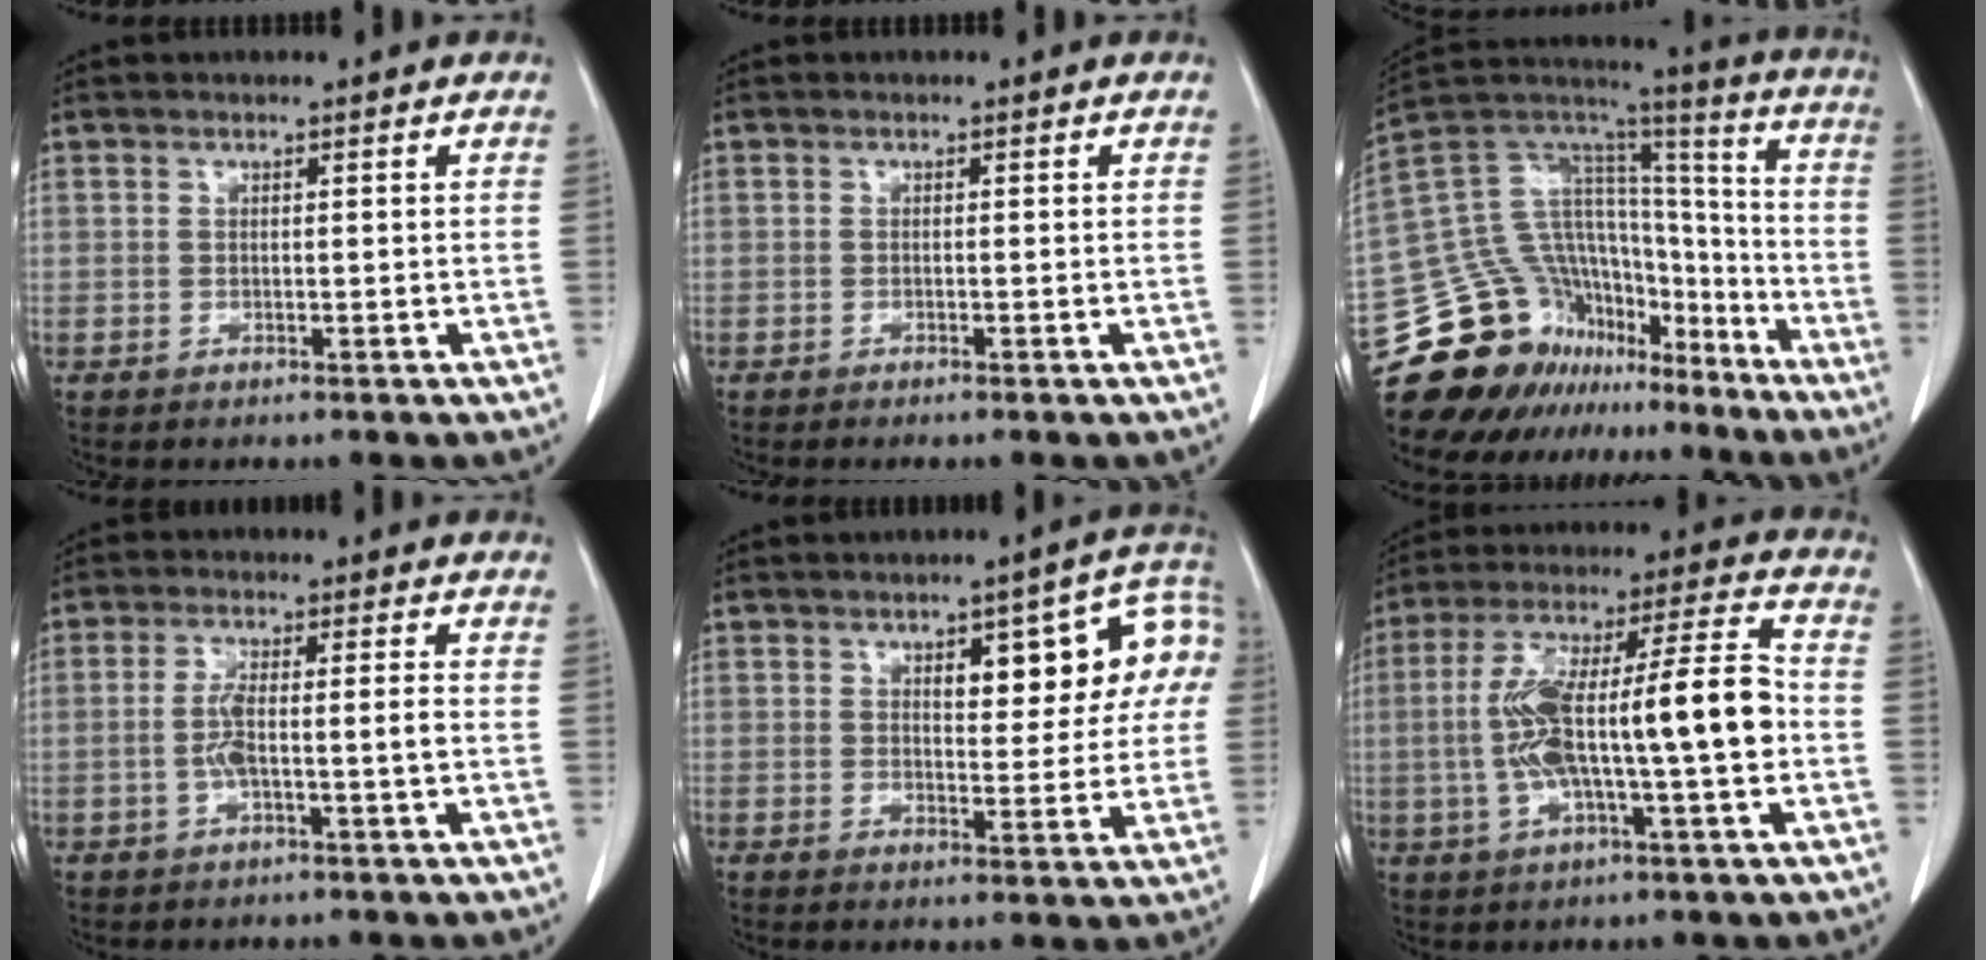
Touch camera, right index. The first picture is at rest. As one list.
[{"total": 0.9, "force": [-0.7, -0.1, 0.5], "torque": [-0.009, 0.000, -0.009]}, {"total": 23.9, "force": [-18.5, 12.9, 7.7], "torque": [-0.179, 0.060, -0.302]}, {"total": 5.0, "force": [-1.1, 0.4, 4.9], "torque": [-0.101, 0.009, -0.018]}, {"total": 11.9, "force": [3.4, 4.5, 10.5], "torque": [-0.124, 0.035, 0.043]}, {"total": 17.0, "force": [-1.8, 2.3, 16.7], "torque": [-0.302, 0.029, -0.030]}]